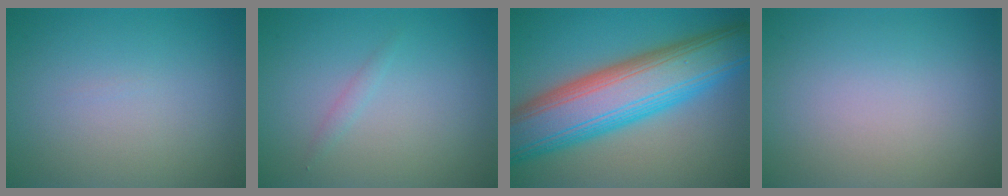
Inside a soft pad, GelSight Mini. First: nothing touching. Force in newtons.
{"total": 0.8, "press": 0.8, "slide": 0.0}
{"total": 12.4, "press": 12.4, "slide": 0.2}
{"total": 0.0}